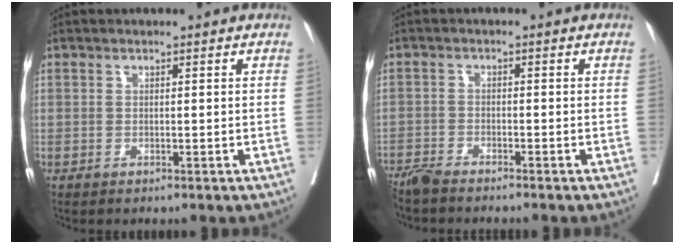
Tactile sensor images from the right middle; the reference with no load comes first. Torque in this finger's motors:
{"motor_torque": [-0.29, -0.35, 0.08, 0.04]}